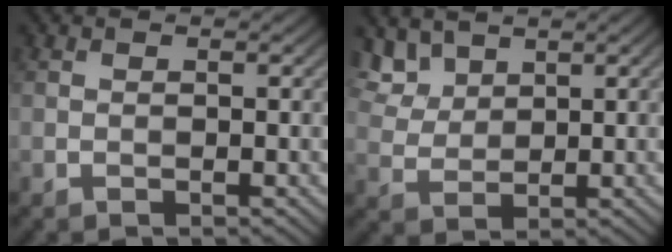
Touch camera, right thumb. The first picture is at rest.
{"total": 4.4, "force": [3.2, 2.3, 1.8], "torque": [-0.057, -0.007, 0.078]}